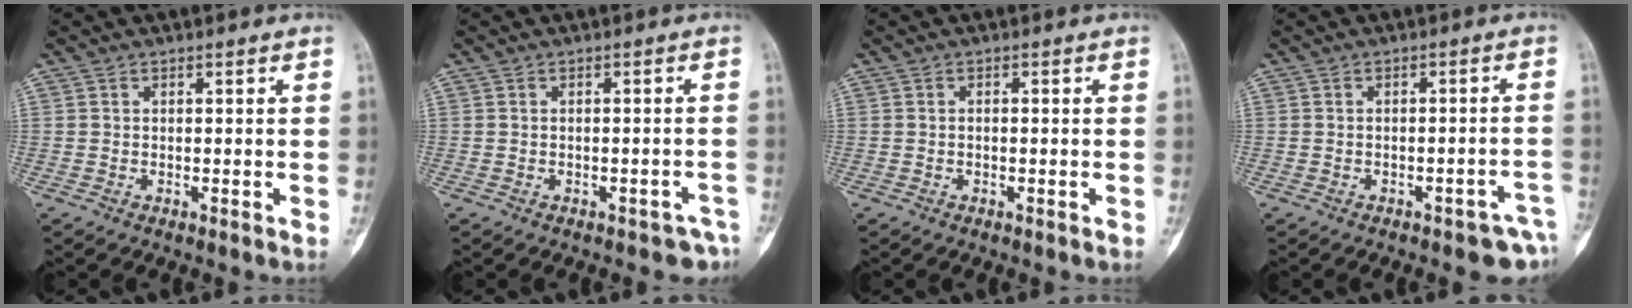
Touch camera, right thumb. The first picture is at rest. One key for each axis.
{"total": 4.1, "fx": -3.1, "fy": 2.1, "fz": 1.6, "tx": -0.010, "ty": 0.024, "tz": -0.030}
{"total": 0.6, "fx": -0.1, "fy": 0.3, "fz": 0.5, "tx": -0.013, "ty": 0.004, "tz": -0.001}
{"total": 6.8, "fx": -4.4, "fy": 2.7, "fz": 4.5, "tx": -0.041, "ty": 0.028, "tz": -0.049}